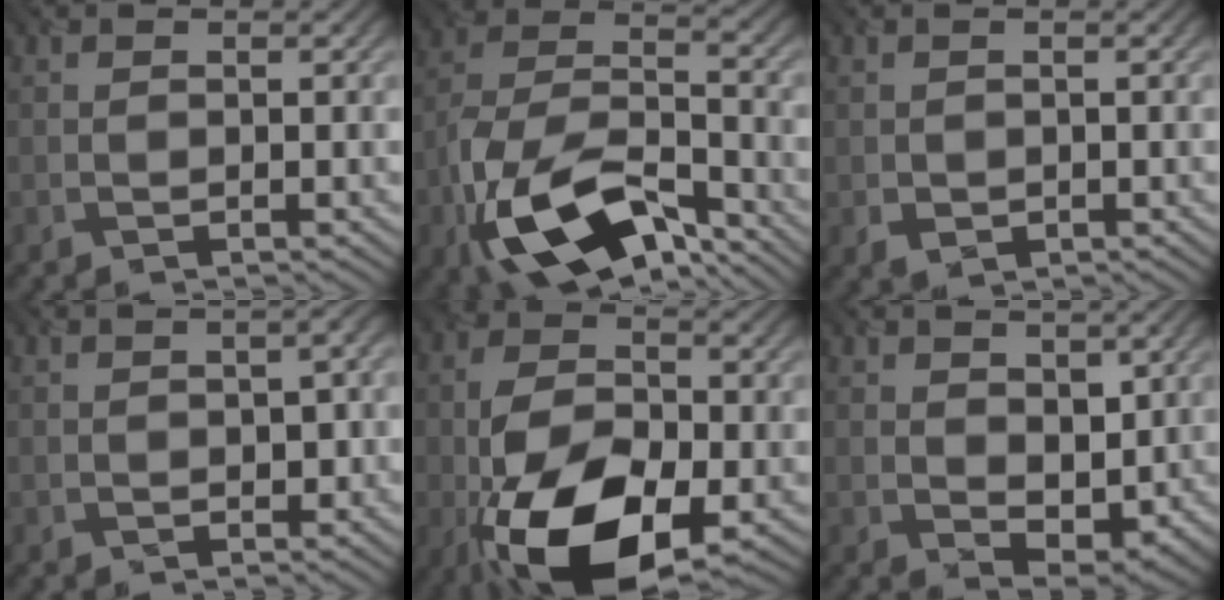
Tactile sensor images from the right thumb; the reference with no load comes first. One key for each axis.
{"total": 16.8, "fx": -9.1, "fy": 8.1, "fz": 11.6, "tx": -0.238, "ty": -0.024, "tz": -0.180}
{"total": 1.4, "fx": -0.1, "fy": 1.3, "fz": 0.6, "tx": -0.018, "ty": -0.008, "tz": 0.002}
{"total": 3.1, "fx": 0.0, "fy": 1.9, "fz": 2.5, "tx": -0.034, "ty": -0.004, "tz": 0.009}
{"total": 15.4, "fx": -6.0, "fy": 8.1, "fz": 11.7, "tx": -0.236, "ty": -0.026, "tz": -0.113}
{"total": 4.7, "fx": 1.3, "fy": 3.2, "fz": 3.3, "tx": -0.065, "ty": -0.012, "tz": 0.024}